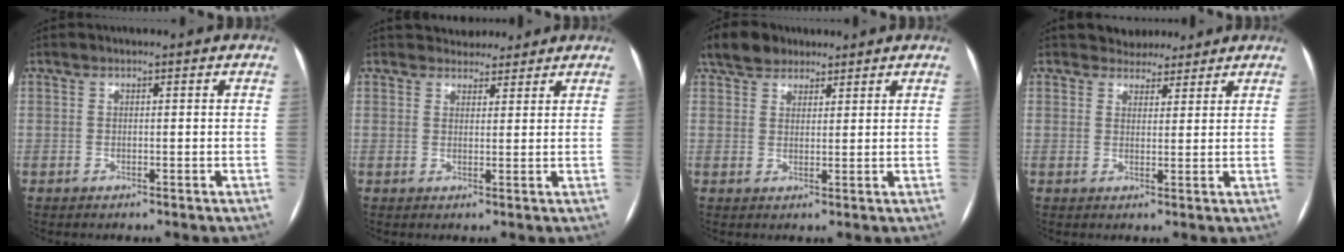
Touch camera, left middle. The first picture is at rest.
{"total": 4.5, "force": [4.0, 2.0, 0.2], "torque": [0.006, 0.009, 0.053]}
{"total": 5.9, "force": [4.4, 3.4, 1.9], "torque": [-0.041, 0.027, 0.083]}
{"total": 4.0, "force": [3.4, 1.9, -0.1], "torque": [0.007, 0.002, 0.046]}